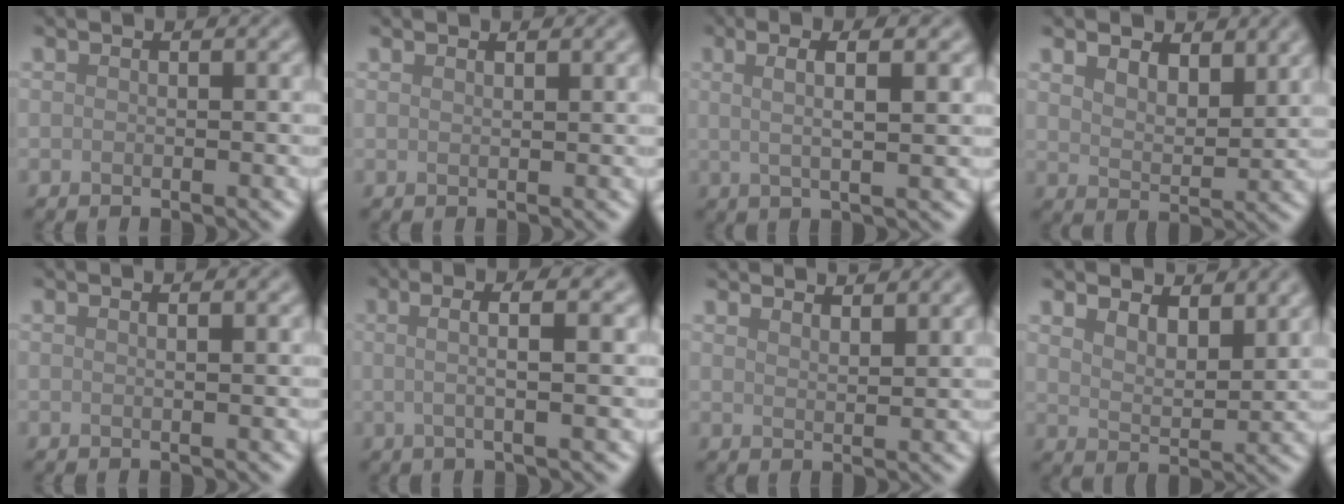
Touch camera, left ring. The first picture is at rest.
{"total": 0.7, "force": [0.7, 0.1, 0.2], "torque": [-0.002, 0.000, 0.012]}
{"total": 4.4, "force": [1.3, 1.0, 4.1], "torque": [-0.068, 0.001, 0.016]}
{"total": 4.0, "force": [2.7, 2.0, 2.1], "torque": [-0.044, -0.006, 0.042]}
{"total": 1.3, "force": [0.6, 0.4, 1.1], "torque": [-0.008, 0.001, 0.001]}
{"total": 4.6, "force": [0.7, 1.2, 4.4], "torque": [-0.064, 0.006, -0.003]}
{"total": 3.4, "force": [3.1, 0.6, 1.2], "torque": [-0.009, 0.006, 0.039]}
{"total": 4.3, "force": [3.3, 1.8, 2.2], "torque": [-0.043, -0.003, 0.051]}